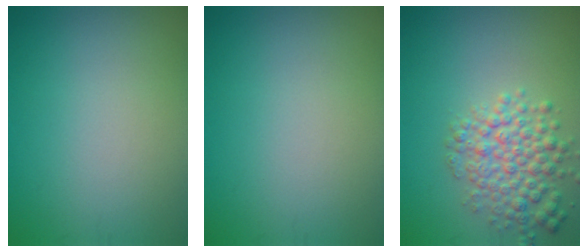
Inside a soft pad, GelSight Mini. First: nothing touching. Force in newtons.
{"total": 0.0}
{"total": 4.6, "press": 4.6, "slide": 0.2}